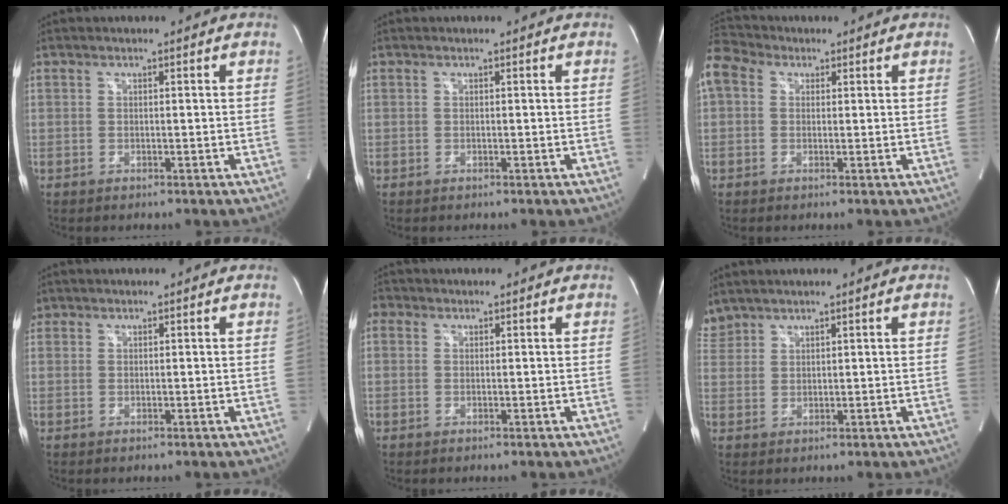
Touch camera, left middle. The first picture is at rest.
{"total": 0.0}
{"total": 7.4, "force": [3.2, 5.5, 3.8], "torque": [-0.100, 0.048, 0.063]}
{"total": 0.7, "force": [0.5, 0.5, -0.2], "torque": [0.012, 0.003, 0.008]}
{"total": 1.4, "force": [0.6, 1.3, 0.3], "torque": [0.000, 0.006, 0.007]}
{"total": 3.4, "force": [3.2, 1.0, 0.0], "torque": [-0.009, 0.019, 0.070]}